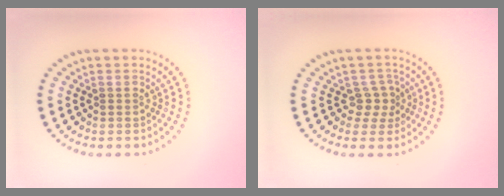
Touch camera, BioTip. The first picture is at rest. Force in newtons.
{"total": 1.9, "press": 1.4, "slide": 1.3}